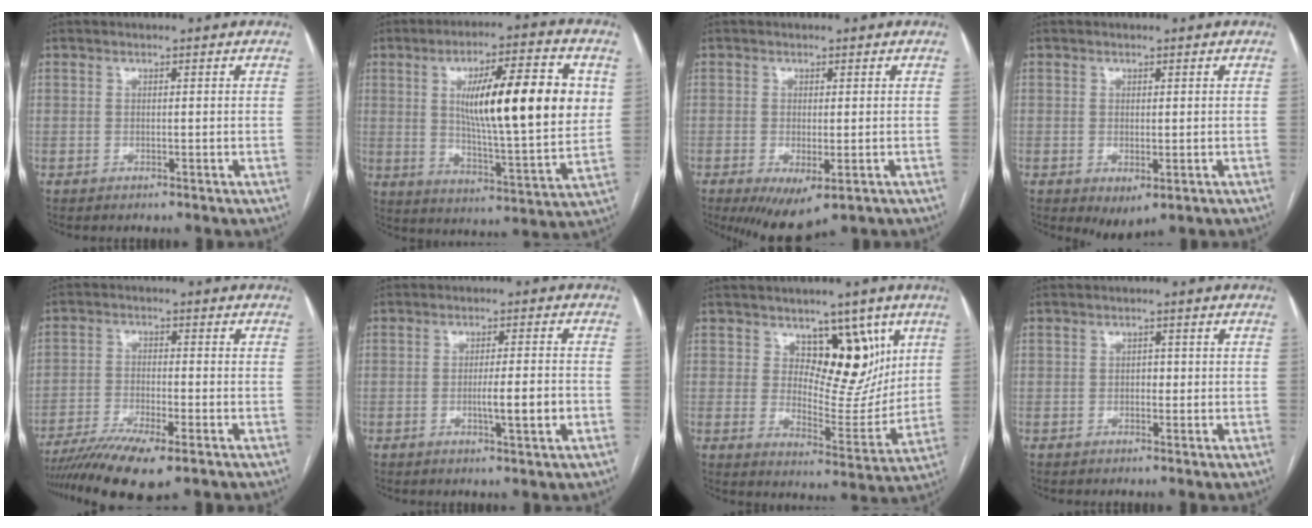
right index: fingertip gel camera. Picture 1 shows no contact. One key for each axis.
{"total": 20.2, "fx": 4.5, "fy": 3.1, "fz": 19.5, "tx": -0.299, "ty": 0.003, "tz": 0.066}
{"total": 7.3, "fx": -3.9, "fy": 2.5, "fz": 5.6, "tx": -0.084, "ty": -0.021, "tz": -0.055}
{"total": 3.0, "fx": -1.1, "fy": 1.4, "fz": 2.5, "tx": -0.037, "ty": -0.010, "tz": -0.002}
{"total": 11.1, "fx": -7.9, "fy": 1.8, "fz": 7.7, "tx": -0.130, "ty": -0.018, "tz": -0.130}
{"total": 5.1, "fx": -1.4, "fy": 0.1, "fz": 4.9, "tx": -0.079, "ty": -0.006, "tz": -0.020}
{"total": 10.6, "fx": 5.3, "fy": 5.7, "fz": 7.1, "tx": -0.083, "ty": -0.005, "tz": 0.091}
{"total": 1.2, "fx": -0.1, "fy": 0.9, "fz": 0.8, "tx": -0.006, "ty": 0.004, "tz": -0.003}